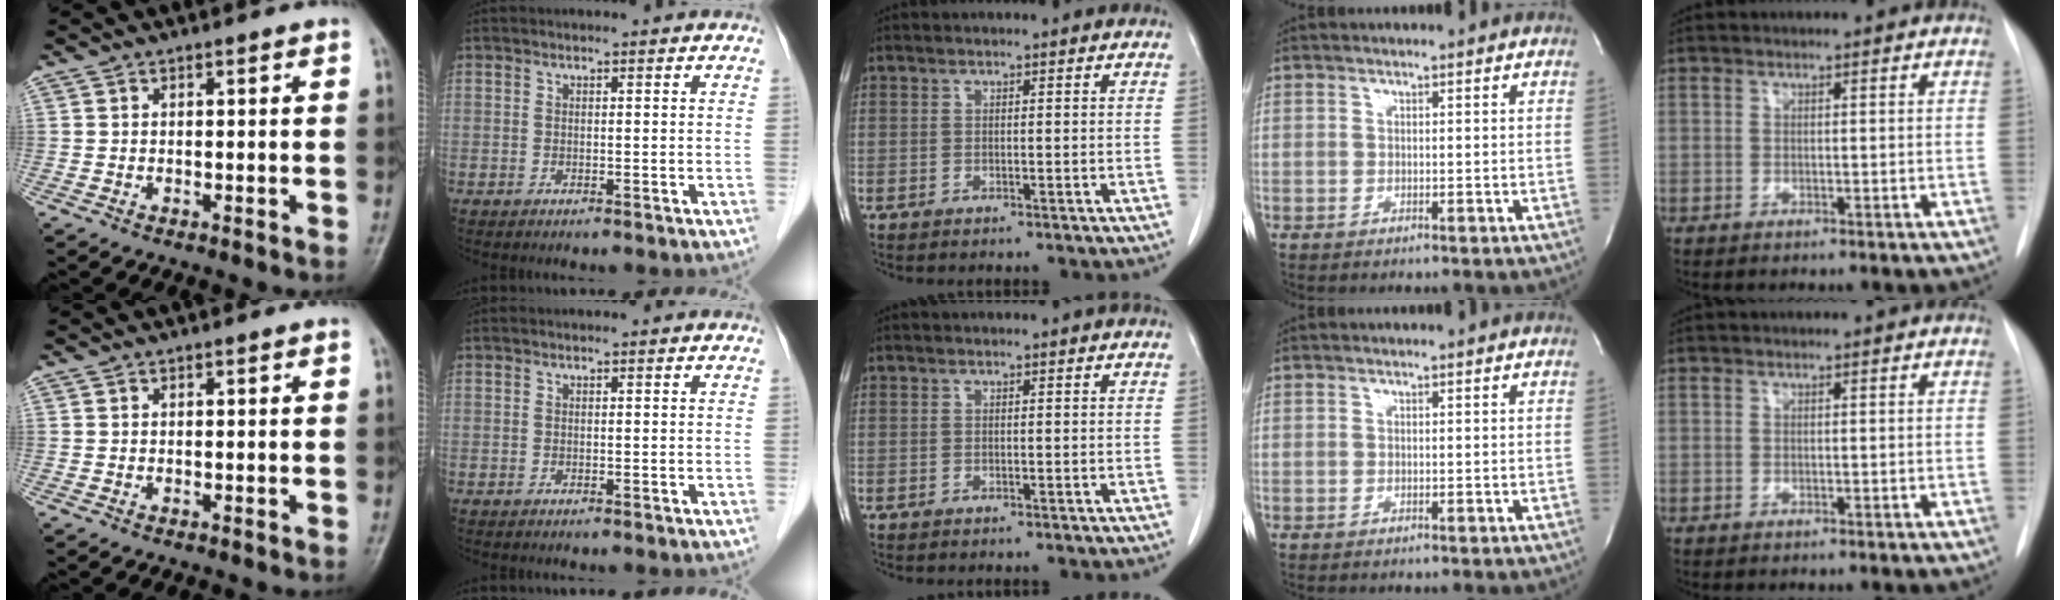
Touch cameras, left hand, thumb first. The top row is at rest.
{}